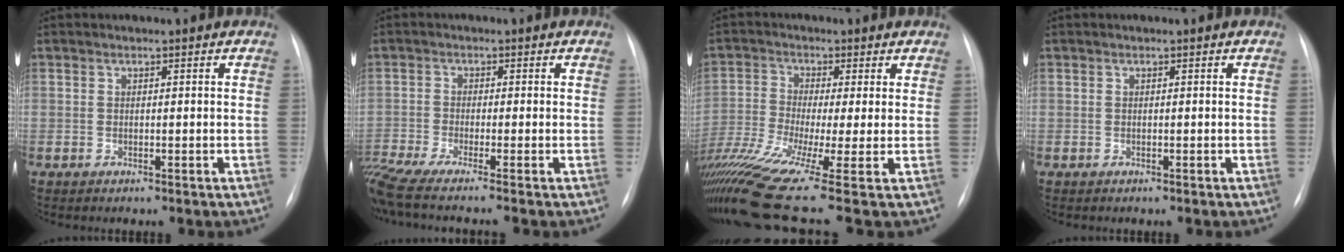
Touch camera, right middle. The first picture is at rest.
{"total": 9.7, "force": [-8.0, -1.1, 5.3], "torque": [-0.091, -0.025, -0.138]}
{"total": 17.7, "force": [-10.8, 0.7, 14.0], "torque": [-0.320, -0.044, -0.197]}
{"total": 0.0}